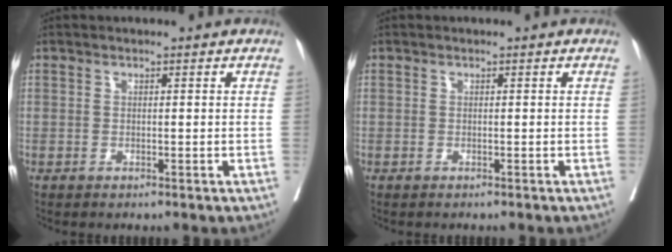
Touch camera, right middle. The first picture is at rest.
{"total": 0.9, "force": [-0.8, 0.0, 0.3], "torque": [-0.001, 0.000, -0.010]}